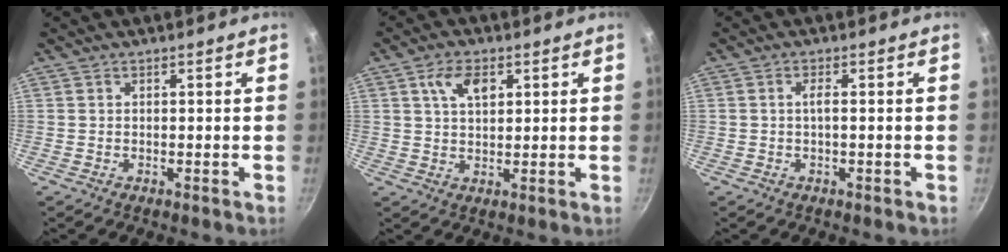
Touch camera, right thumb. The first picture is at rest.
{"total": 6.0, "force": [2.3, 3.4, 4.3], "torque": [-0.067, -0.004, 0.038]}
{"total": 1.5, "force": [-0.2, 0.4, 1.5], "torque": [-0.033, 0.005, -0.006]}